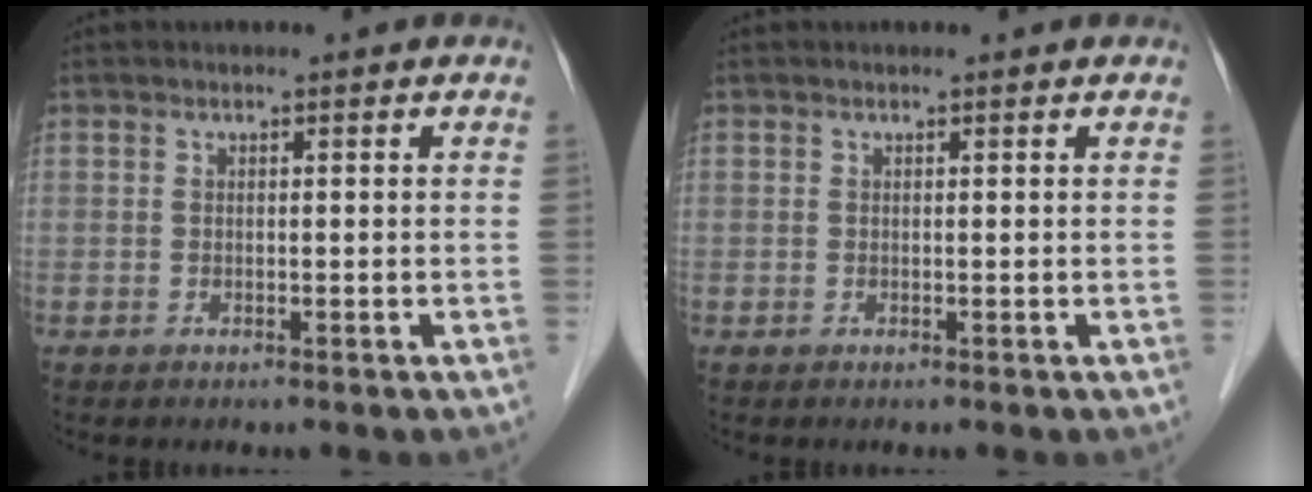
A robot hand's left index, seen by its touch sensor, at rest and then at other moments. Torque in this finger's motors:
{"motor_torque": [-0.21, -0.07, 0.02, -0.01]}